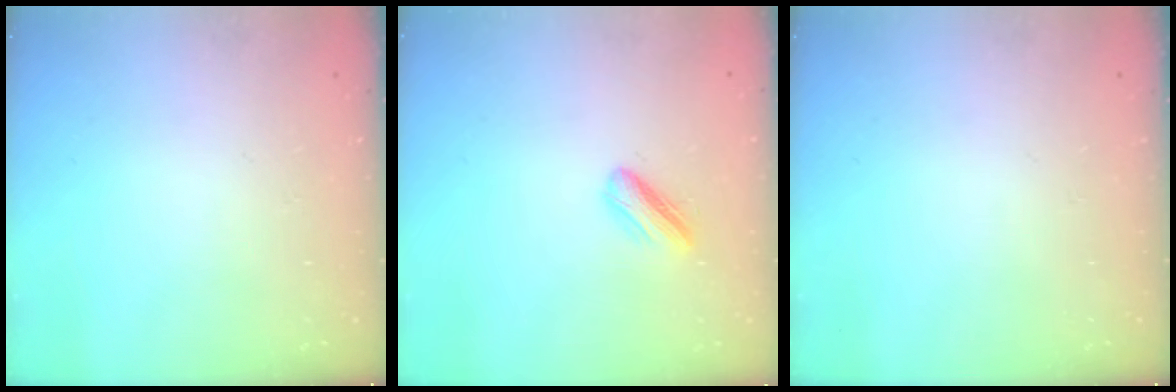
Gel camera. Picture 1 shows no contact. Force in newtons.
{"total": 4.4, "press": 4.4, "slide": 0.4}
{"total": 0.0}